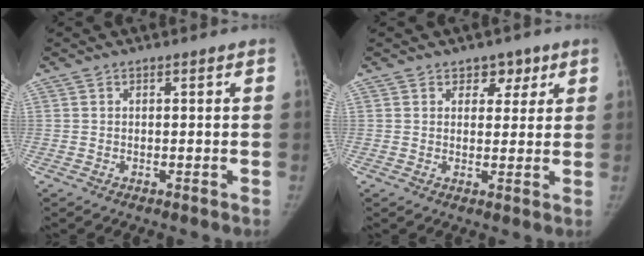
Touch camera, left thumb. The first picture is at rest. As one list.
[{"total": 3.9, "force": [2.2, 2.8, 1.4], "torque": [0.015, -0.009, 0.029]}]